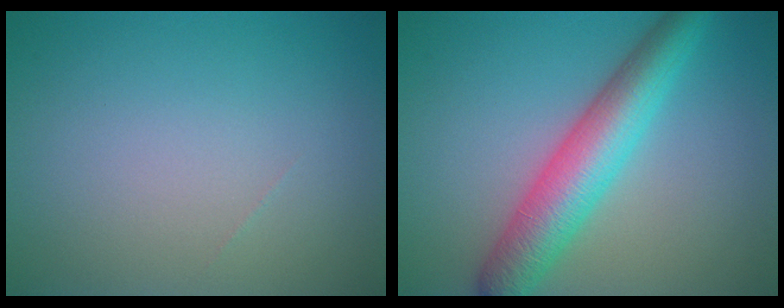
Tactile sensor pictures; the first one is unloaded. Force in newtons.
{"total": 6.7, "press": 6.7, "slide": 0.2}